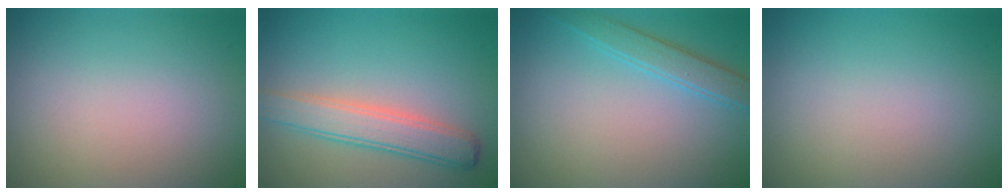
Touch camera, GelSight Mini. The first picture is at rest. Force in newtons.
{"total": 3.9, "press": 3.9, "slide": 0.3}
{"total": 2.2, "press": 2.2, "slide": 0.2}
{"total": 0.0}